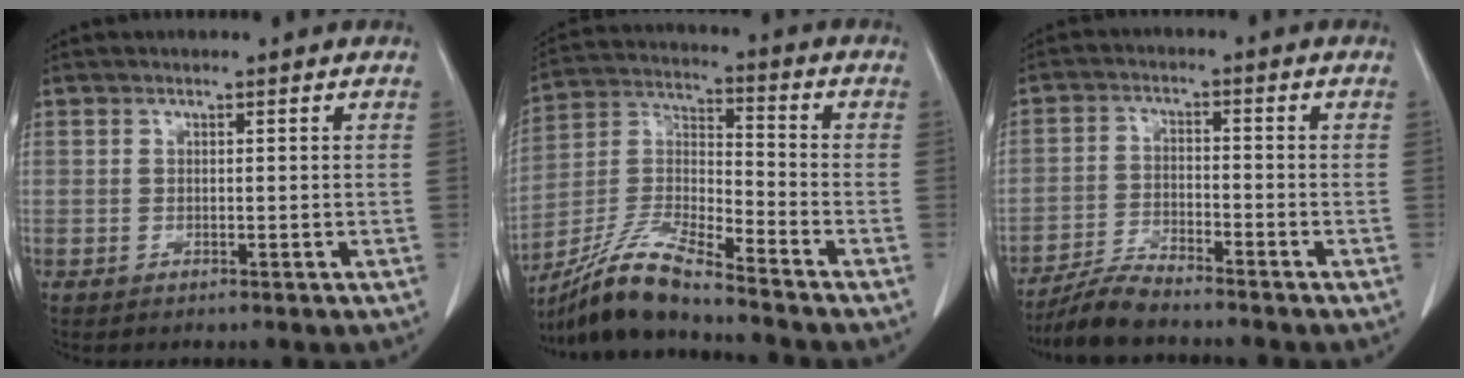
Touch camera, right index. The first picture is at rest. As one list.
[{"total": 11.9, "force": [-10.7, -0.2, 5.3], "torque": [-0.112, -0.003, -0.205]}, {"total": 6.2, "force": [-5.7, 0.4, 2.2], "torque": [-0.041, -0.017, -0.110]}]